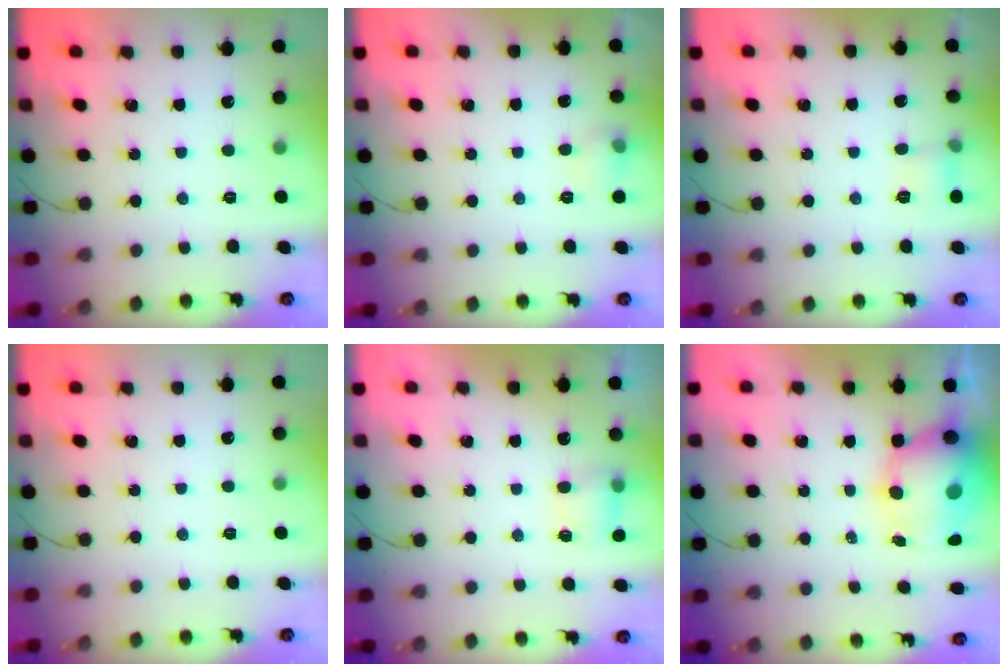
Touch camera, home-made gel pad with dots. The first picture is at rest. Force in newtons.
{"total": 5.5, "press": 5.4, "slide": 1.4}
{"total": 6.2, "press": 6.0, "slide": 1.8}
{"total": 0.0}
{"total": 4.4, "press": 4.3, "slide": 1.0}
{"total": 10.4, "press": 10.1, "slide": 2.5}